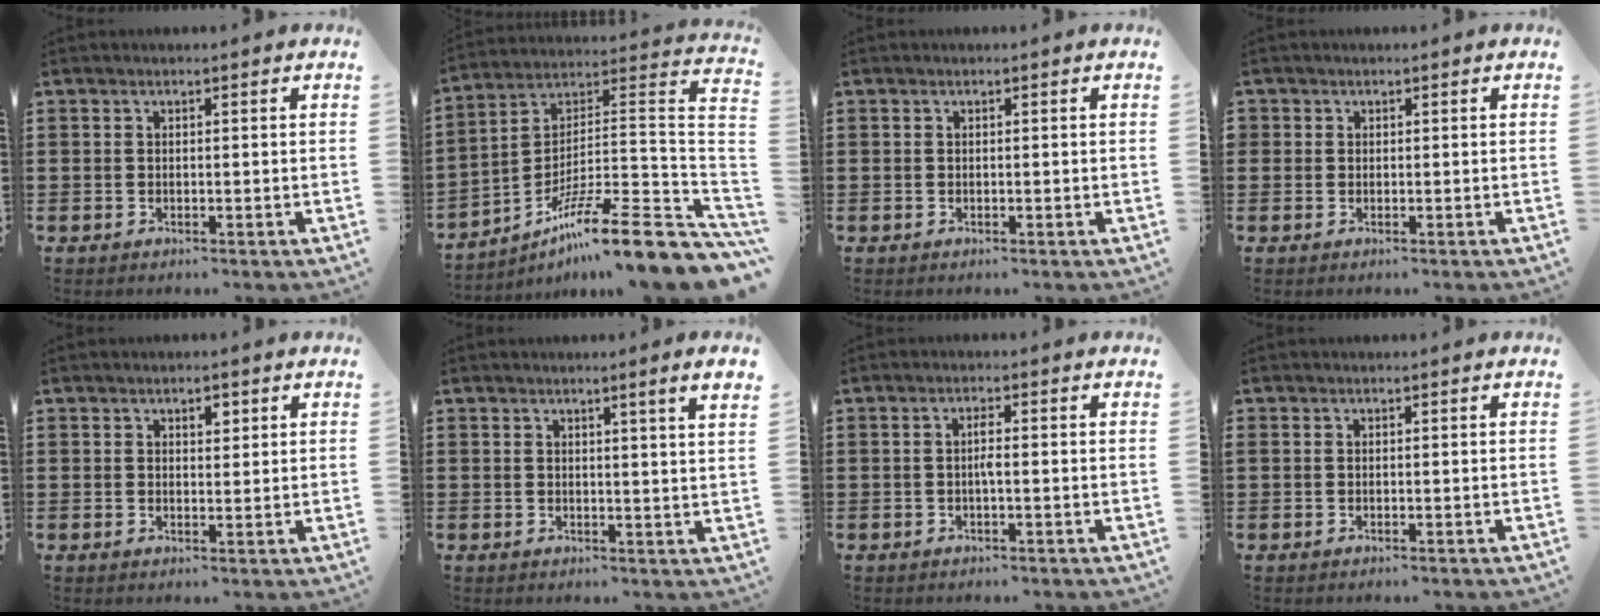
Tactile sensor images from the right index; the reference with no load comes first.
{"total": 14.2, "force": [-10.0, 0.6, 10.0], "torque": [-0.154, 0.016, -0.180]}
{"total": 0.0}
{"total": 0.8, "force": [0.1, 0.8, 0.0], "torque": [-0.001, 0.005, 0.001]}
{"total": 1.7, "force": [1.0, 0.9, 1.0], "torque": [-0.005, -0.001, 0.014]}
{"total": 2.2, "force": [1.6, -0.8, 1.3], "torque": [-0.026, -0.005, 0.028]}
{"total": 1.7, "force": [-0.3, 0.1, 1.7], "torque": [-0.032, 0.001, -0.008]}
{"total": 0.0}